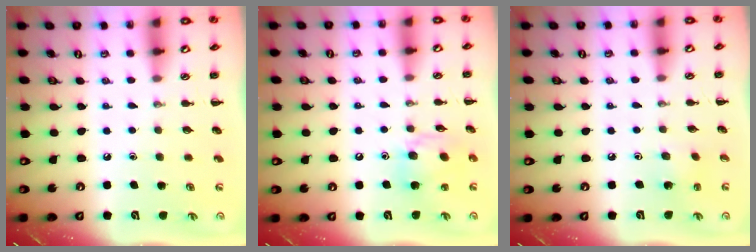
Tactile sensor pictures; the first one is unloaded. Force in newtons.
{"total": 12.3, "press": 12.0, "slide": 2.8}
{"total": 1.5, "press": 1.4, "slide": 0.5}